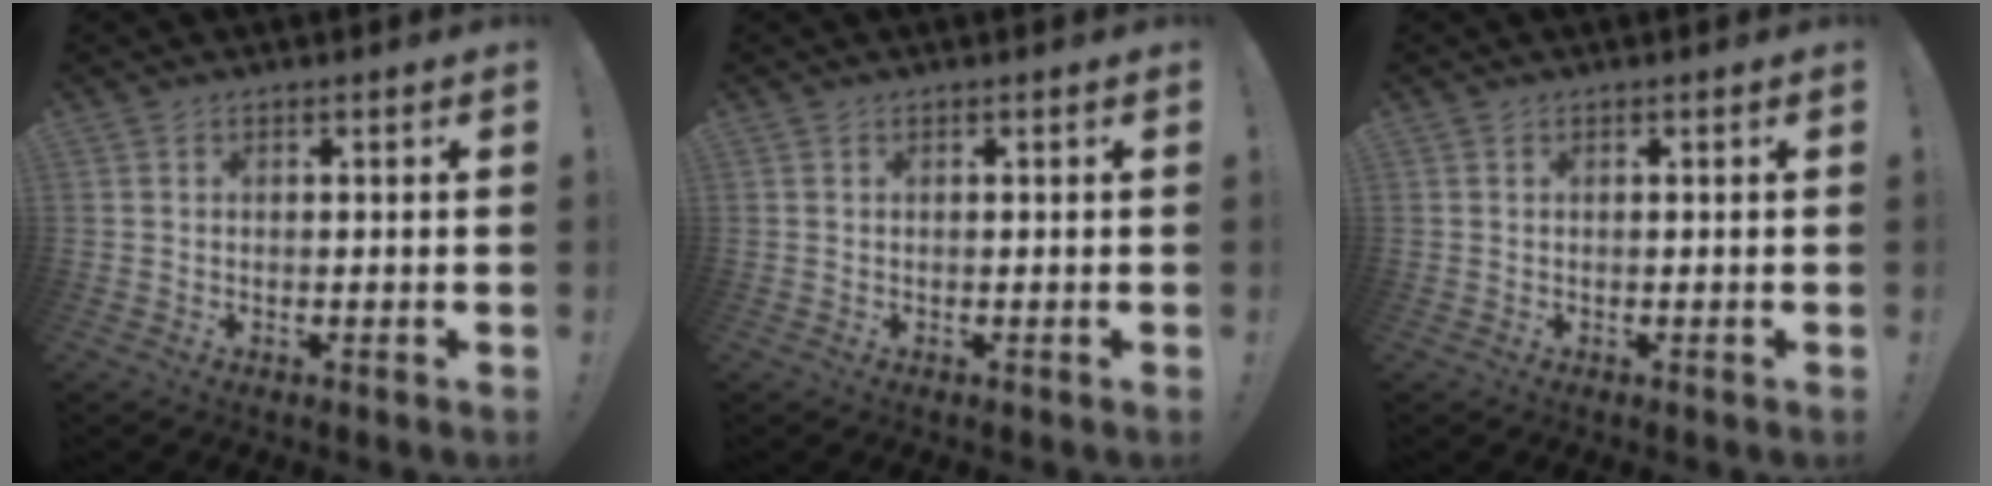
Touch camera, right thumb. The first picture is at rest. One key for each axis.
{"total": 0.0}
{"total": 0.0}